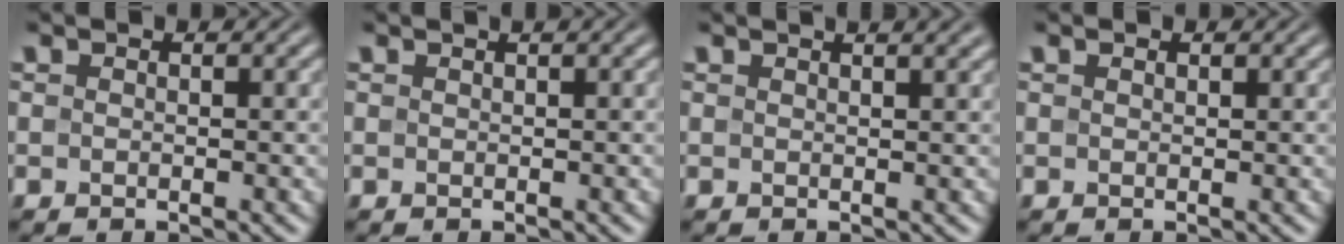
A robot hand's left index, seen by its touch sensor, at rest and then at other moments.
{"total": 1.0, "force": [0.6, 0.2, 0.7], "torque": [-0.009, 0.005, 0.006]}
{"total": 4.2, "force": [2.7, 1.8, 2.7], "torque": [-0.005, 0.027, -0.002]}
{"total": 0.5, "force": [0.4, 0.1, 0.2], "torque": [-0.004, 0.000, 0.008]}